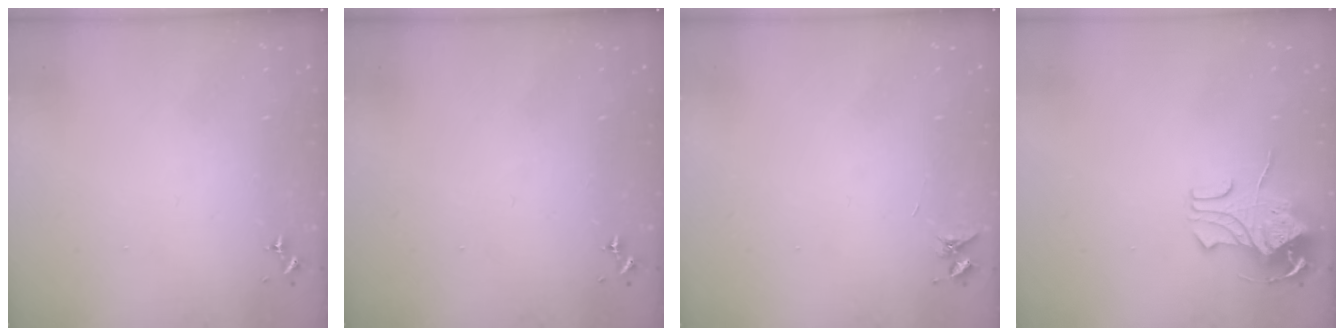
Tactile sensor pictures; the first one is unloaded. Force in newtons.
{"total": 0.0}
{"total": 3.6, "press": 3.6, "slide": 0.5}
{"total": 8.5, "press": 8.4, "slide": 0.8}